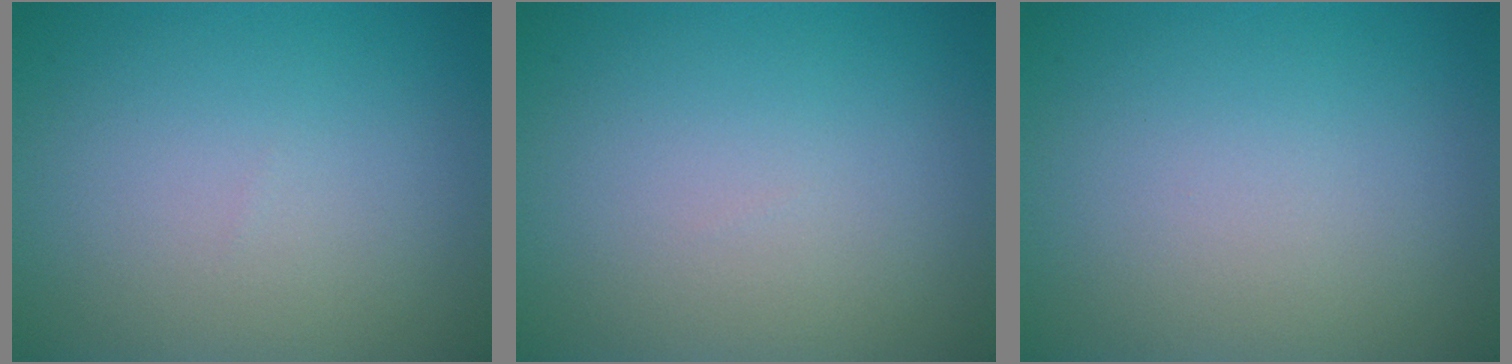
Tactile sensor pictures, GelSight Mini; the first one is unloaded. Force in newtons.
{"total": 0.0}
{"total": 0.0}